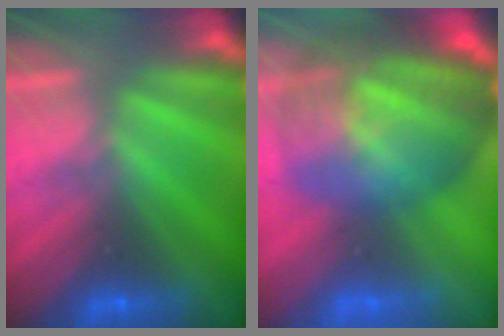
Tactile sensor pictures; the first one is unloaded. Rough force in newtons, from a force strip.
{"total": 7.7}